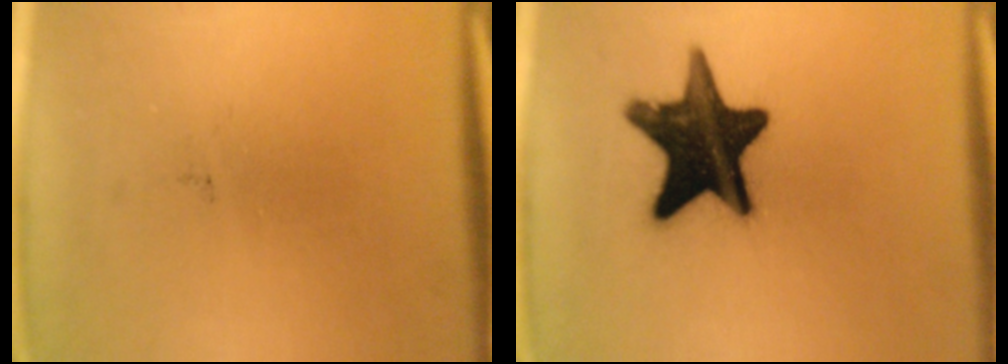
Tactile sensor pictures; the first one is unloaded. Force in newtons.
{"total": 16.8}